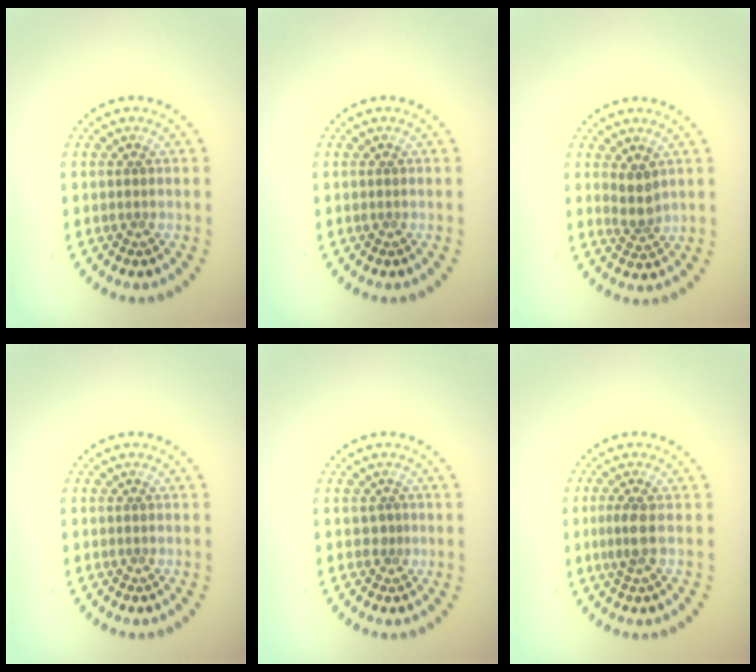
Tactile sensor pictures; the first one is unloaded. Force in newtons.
{"total": 0.0}
{"total": 1.9, "press": 1.6, "slide": 1.0}
{"total": 0.0}
{"total": 0.6, "press": 0.4, "slide": 0.5}
{"total": 1.7, "press": 1.4, "slide": 0.9}